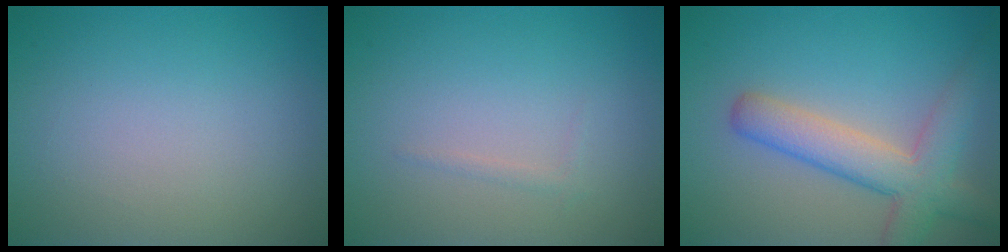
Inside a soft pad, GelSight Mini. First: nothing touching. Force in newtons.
{"total": 0.6, "press": 0.6, "slide": 0.1}
{"total": 5.6, "press": 5.6, "slide": 0.2}